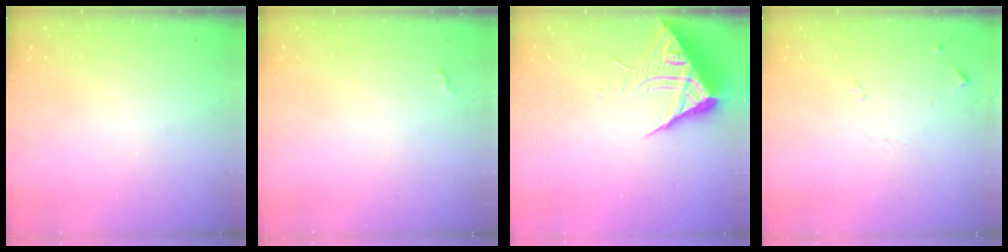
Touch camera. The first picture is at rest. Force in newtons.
{"total": 3.2, "press": 3.2, "slide": 0.5}
{"total": 8.8, "press": 8.7, "slide": 0.9}
{"total": 6.7, "press": 6.6, "slide": 0.6}